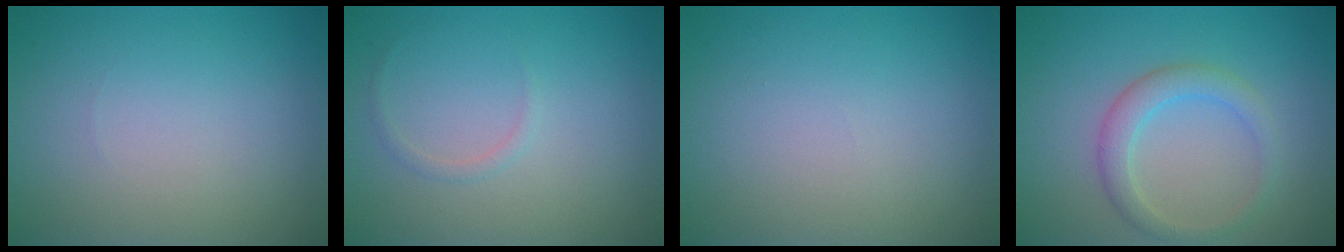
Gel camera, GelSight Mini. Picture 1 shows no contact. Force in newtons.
{"total": 0.7, "press": 0.7, "slide": 0.1}
{"total": 0.0}
{"total": 2.7, "press": 2.7, "slide": 0.0}